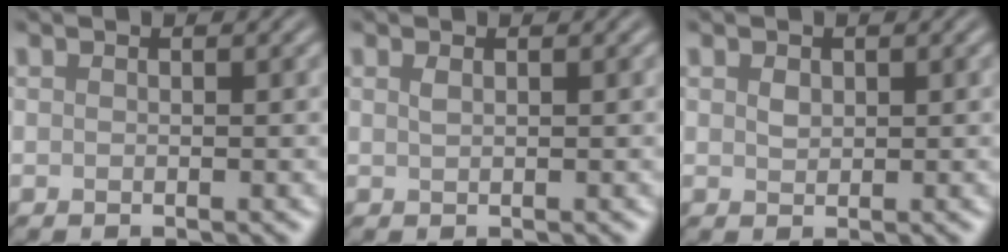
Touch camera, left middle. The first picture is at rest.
{"total": 0.7, "force": [0.3, 0.2, 0.5], "torque": [-0.012, 0.002, 0.008]}
{"total": 1.0, "force": [0.4, 0.7, 0.5], "torque": [-0.013, -0.001, 0.009]}